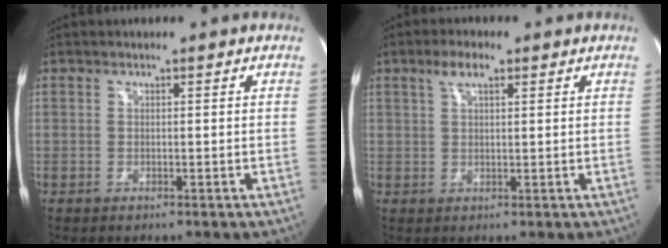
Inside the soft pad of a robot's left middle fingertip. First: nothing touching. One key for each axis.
{"total": 3.4, "fx": 1.9, "fy": 1.1, "fz": 2.6, "tx": -0.057, "ty": 0.012, "tz": 0.039}